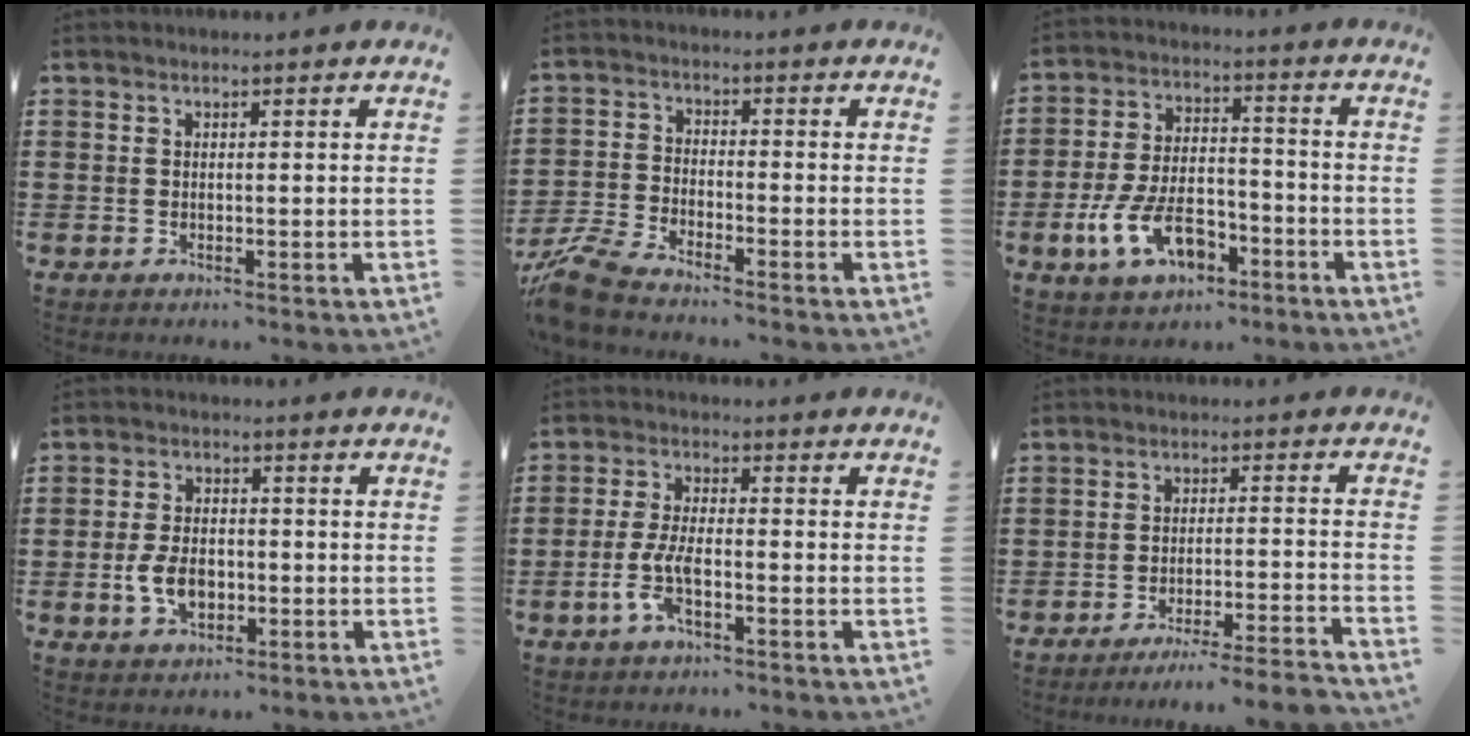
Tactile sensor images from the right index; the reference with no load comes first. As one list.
[{"total": 5.8, "force": [-5.4, 0.1, 2.1], "torque": [-0.063, -0.012, -0.110]}, {"total": 10.0, "force": [-4.8, 5.1, 7.1], "torque": [-0.155, 0.004, -0.088]}, {"total": 4.3, "force": [-1.1, 2.5, 3.4], "torque": [-0.076, -0.003, -0.021]}, {"total": 5.7, "force": [-2.1, 2.0, 4.9], "torque": [-0.117, -0.006, -0.046]}, {"total": 4.5, "force": [-4.2, -0.8, 1.5], "torque": [-0.024, -0.012, -0.084]}]